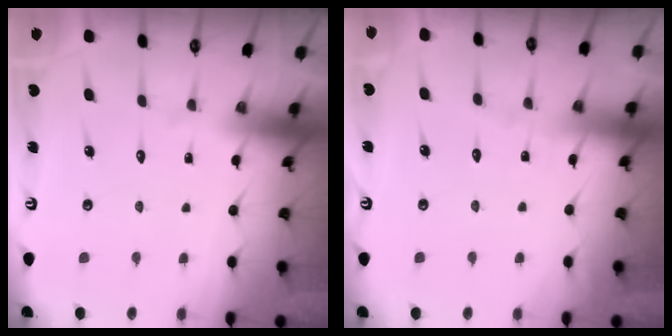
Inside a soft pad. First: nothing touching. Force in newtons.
{"total": 2.6, "press": 2.6, "slide": 0.2}